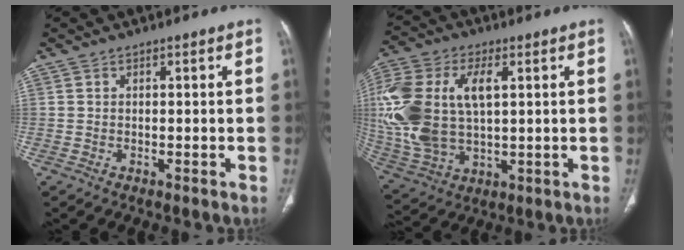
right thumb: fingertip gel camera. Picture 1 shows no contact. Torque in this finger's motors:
{"motor_torque": [2.17, 2.84, 2.30, 0.01, 0.28]}